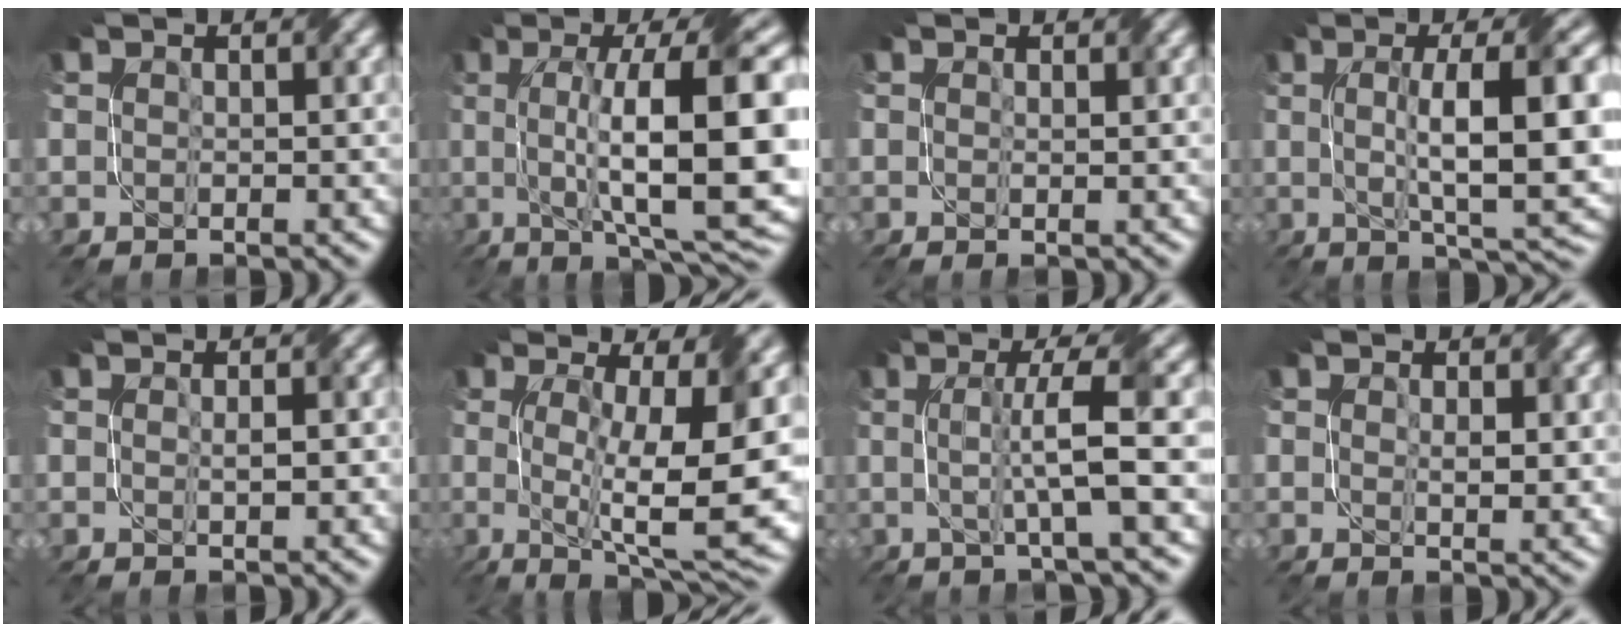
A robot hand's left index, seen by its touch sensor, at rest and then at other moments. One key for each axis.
{"total": 14.3, "fx": 0.6, "fy": 3.8, "fz": 13.8, "tx": -0.206, "ty": 0.004, "tz": 0.014}
{"total": 0.6, "fx": 0.3, "fy": -0.1, "fz": 0.6, "tx": -0.010, "ty": -0.004, "tz": 0.001}
{"total": 11.9, "fx": 1.1, "fy": 2.9, "fz": 11.5, "tx": -0.166, "ty": 0.005, "tz": 0.021}
{"total": 1.3, "fx": 0.1, "fy": 0.1, "fz": 1.3, "tx": -0.023, "ty": 0.001, "tz": 0.002}
{"total": 12.1, "fx": -0.1, "fy": 3.0, "fz": 11.7, "tx": -0.176, "ty": -0.012, "tz": 0.006}
{"total": 5.9, "fx": 0.1, "fy": 0.5, "fz": 5.9, "tx": -0.102, "ty": 0.008, "tz": 0.001}
{"total": 2.2, "fx": 0.7, "fy": 0.9, "fz": 1.9, "tx": -0.031, "ty": -0.006, "tz": 0.015}